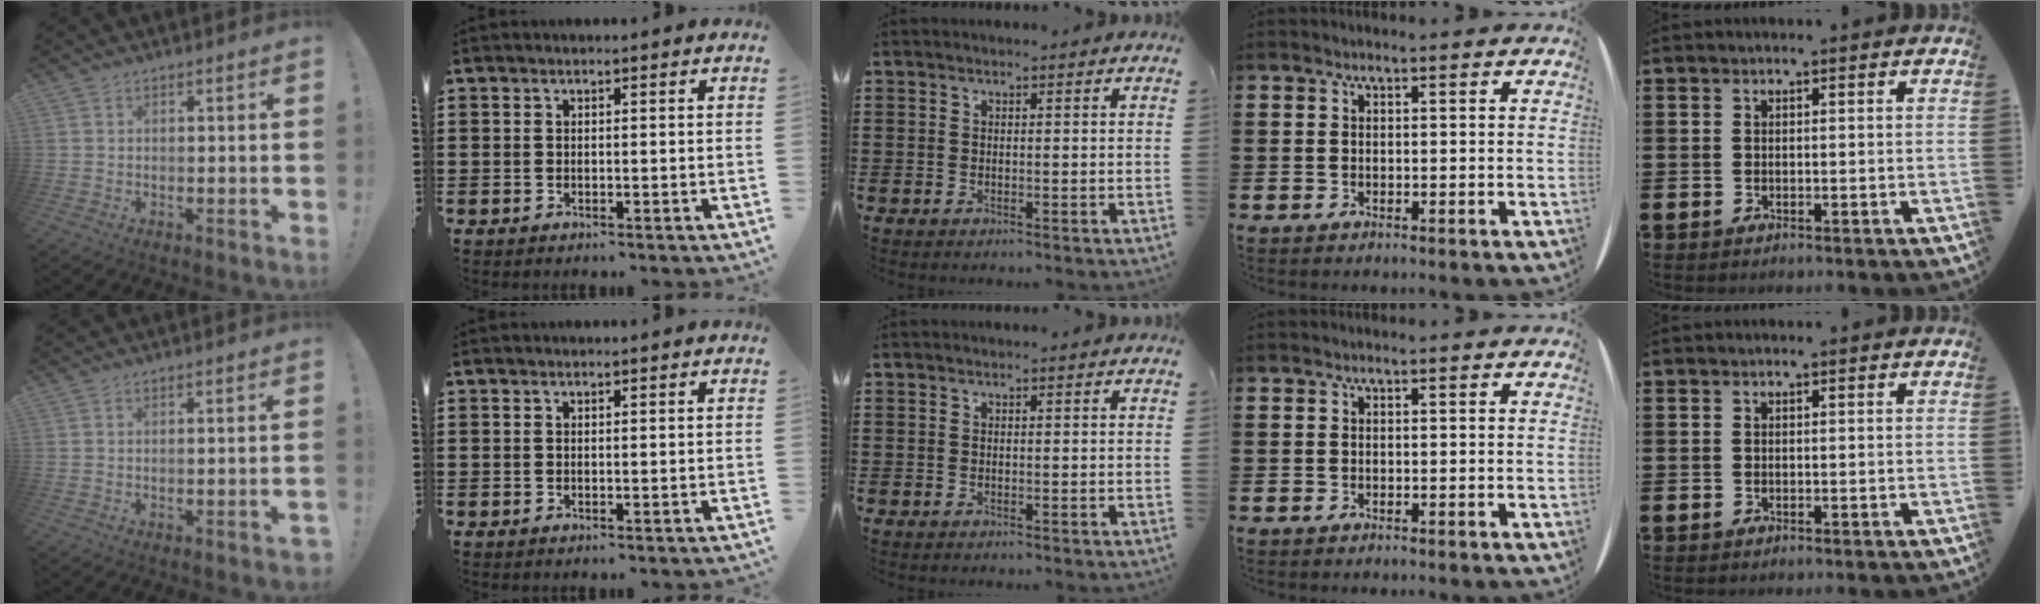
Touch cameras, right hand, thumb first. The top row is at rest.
{"thumb": {"total": 1.2, "force": [-0.9, -0.1, 0.8], "torque": [-0.020, 0.003, -0.014]}}